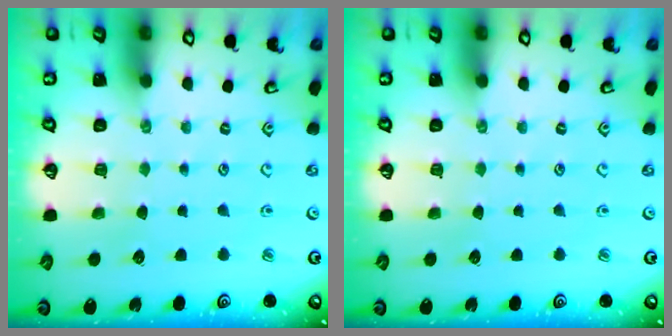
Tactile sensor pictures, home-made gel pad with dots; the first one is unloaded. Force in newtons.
{"total": 0.0}